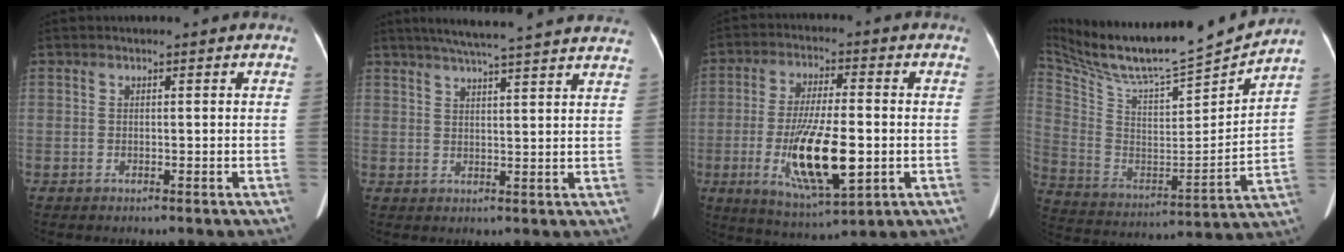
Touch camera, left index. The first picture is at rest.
{"total": 18.9, "force": [16.9, 0.6, 8.4], "torque": [-0.131, 0.017, 0.213]}
{"total": 14.0, "force": [-3.9, 3.0, 13.1], "torque": [-0.248, -0.021, -0.057]}
{"total": 21.3, "force": [19.7, 0.1, 8.0], "torque": [-0.168, -0.049, 0.326]}